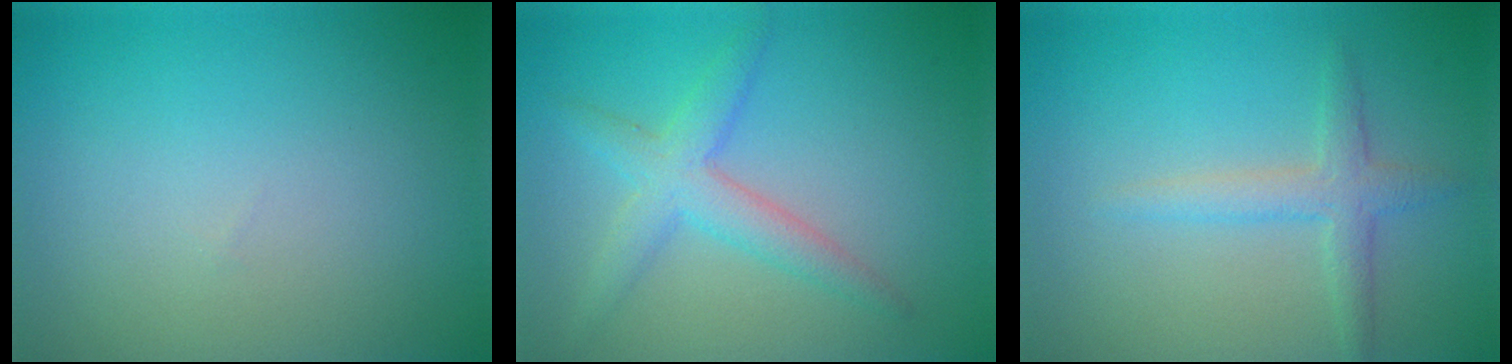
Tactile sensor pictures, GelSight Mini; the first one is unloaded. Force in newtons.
{"total": 3.3, "press": 3.3, "slide": 0.1}
{"total": 2.4, "press": 2.4, "slide": 0.2}